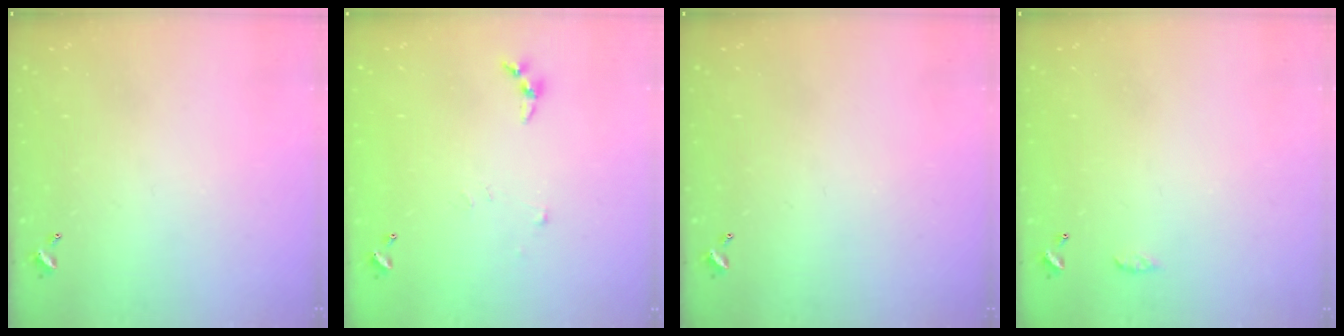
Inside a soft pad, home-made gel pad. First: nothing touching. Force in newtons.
{"total": 4.2, "press": 4.2, "slide": 0.5}
{"total": 0.0}
{"total": 3.0, "press": 3.0, "slide": 0.5}